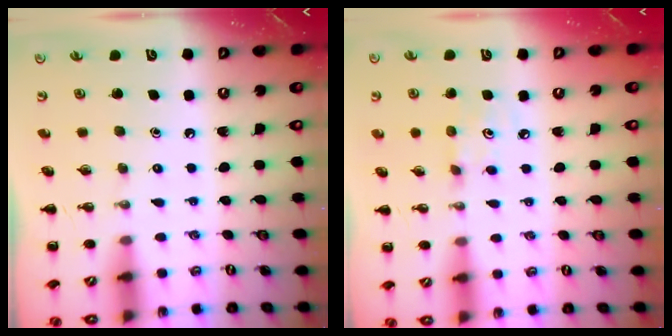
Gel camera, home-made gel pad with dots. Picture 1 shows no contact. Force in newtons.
{"total": 3.7, "press": 3.6, "slide": 1.0}